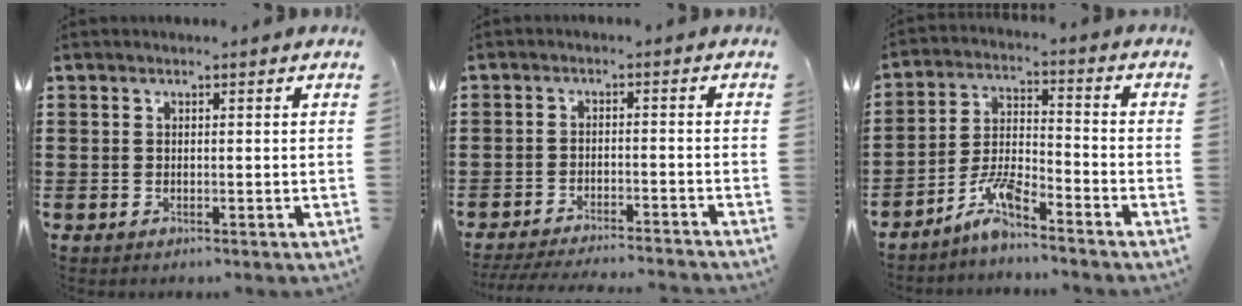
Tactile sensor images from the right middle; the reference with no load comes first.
{"total": 4.0, "force": [-3.9, -0.1, 0.9], "torque": [-0.022, -0.005, -0.080]}
{"total": 6.8, "force": [-5.5, 0.9, 4.0], "torque": [-0.094, -0.009, -0.106]}